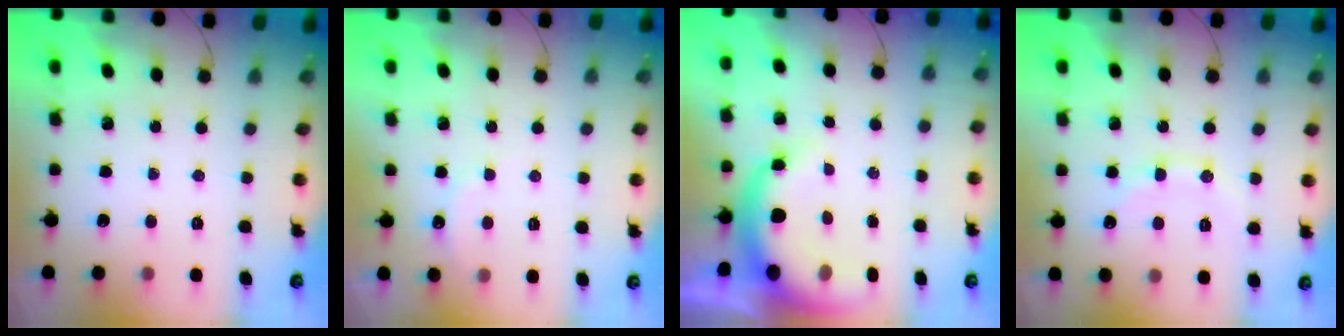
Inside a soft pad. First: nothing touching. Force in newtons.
{"total": 5.4, "press": 5.3, "slide": 1.4}
{"total": 9.9, "press": 9.6, "slide": 2.1}
{"total": 9.8, "press": 9.7, "slide": 1.2}